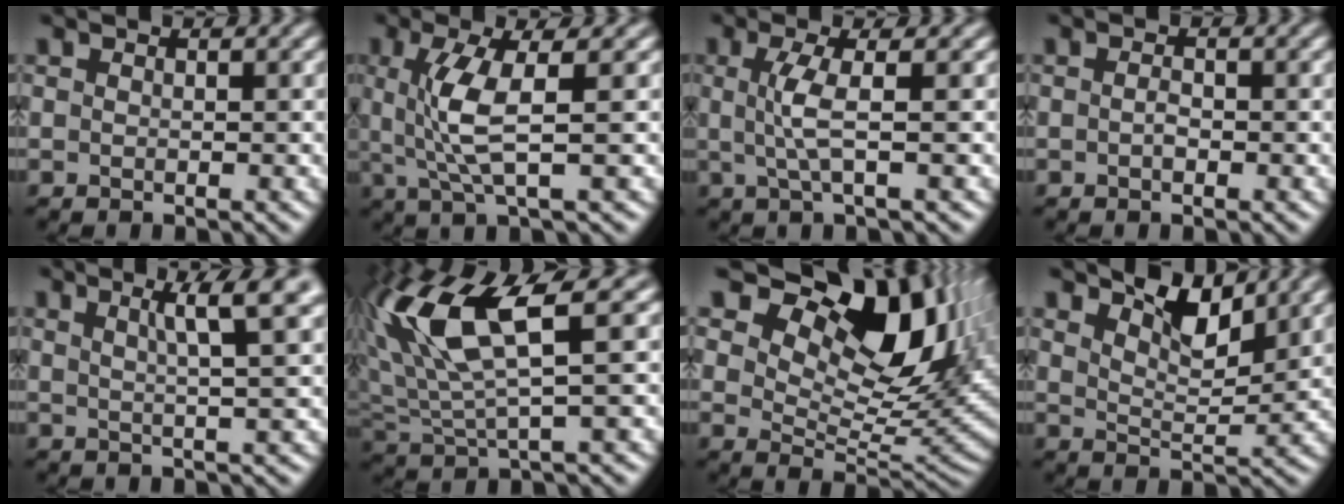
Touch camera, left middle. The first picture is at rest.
{"total": 4.4, "force": [0.8, 0.9, 4.2], "torque": [-0.098, 0.003, 0.020]}
{"total": 2.8, "force": [0.4, 0.5, 2.7], "torque": [-0.060, 0.006, 0.007]}
{"total": 0.6, "force": [-0.1, 0.3, 0.5], "torque": [-0.011, 0.005, -0.003]}
{"total": 4.4, "force": [2.4, 0.5, 3.6], "torque": [-0.041, 0.015, 0.036]}
{"total": 9.1, "force": [4.1, 2.6, 7.7], "torque": [-0.168, 0.015, 0.079]}
{"total": 12.6, "force": [7.5, 6.2, 8.1], "torque": [-0.119, 0.011, 0.124]}
{"total": 4.3, "force": [3.6, 1.0, 2.1], "torque": [-0.040, 0.004, 0.061]}